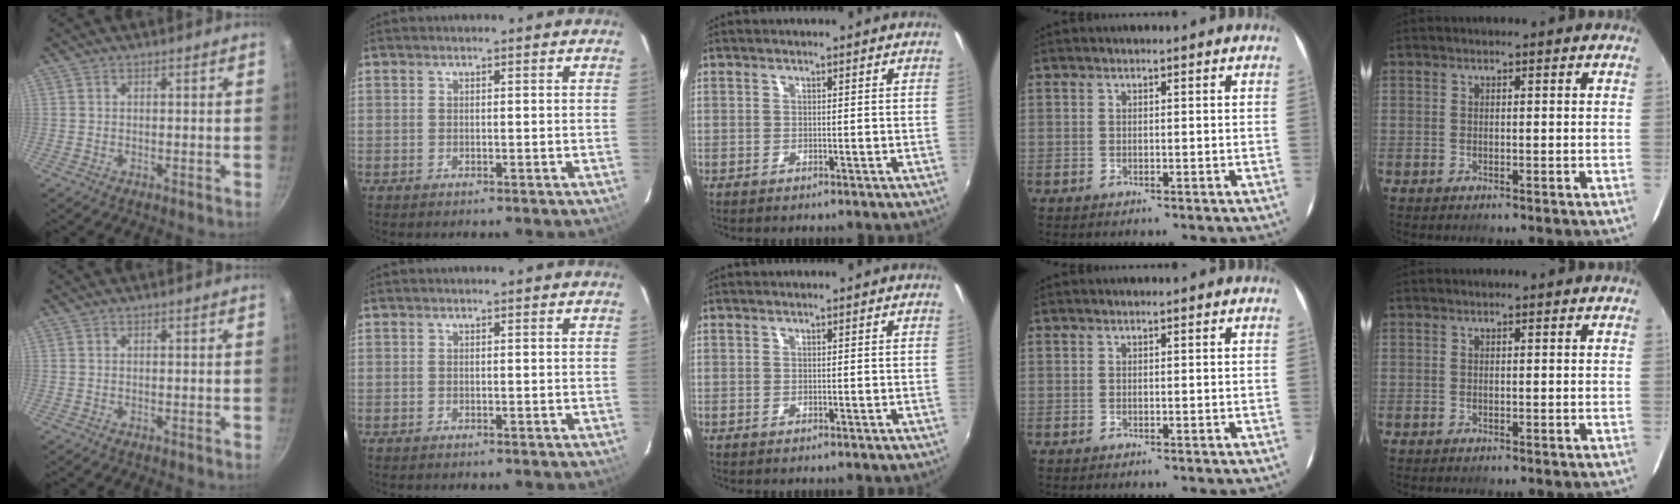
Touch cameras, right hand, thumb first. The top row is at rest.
{}